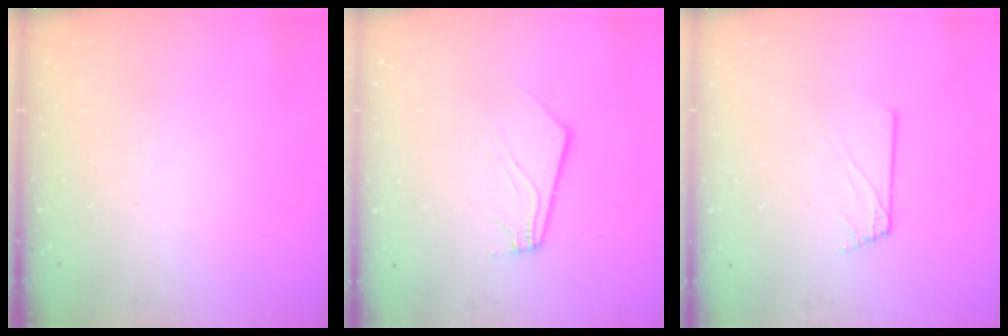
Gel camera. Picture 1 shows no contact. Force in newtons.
{"total": 4.3, "press": 4.3, "slide": 0.3}
{"total": 1.3, "press": 1.3, "slide": 0.1}